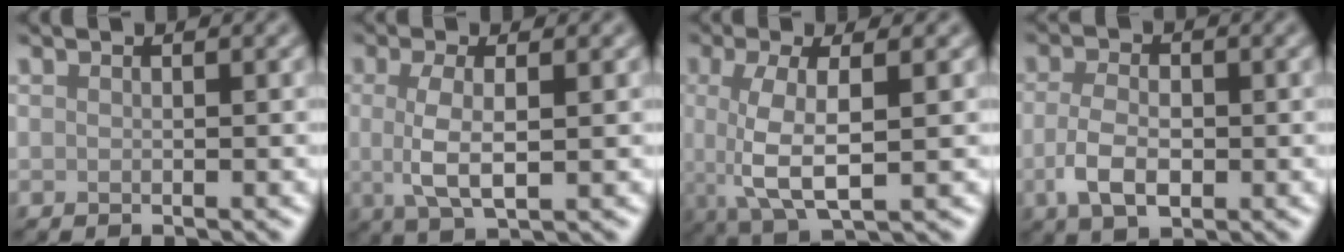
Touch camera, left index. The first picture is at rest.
{"total": 3.9, "force": [0.1, 1.2, 3.7], "torque": [-0.077, -0.001, 0.003]}
{"total": 5.5, "force": [0.3, 1.9, 5.2], "torque": [-0.109, -0.003, 0.006]}
{"total": 4.1, "force": [-0.7, 2.4, 3.2], "torque": [-0.069, -0.005, -0.016]}